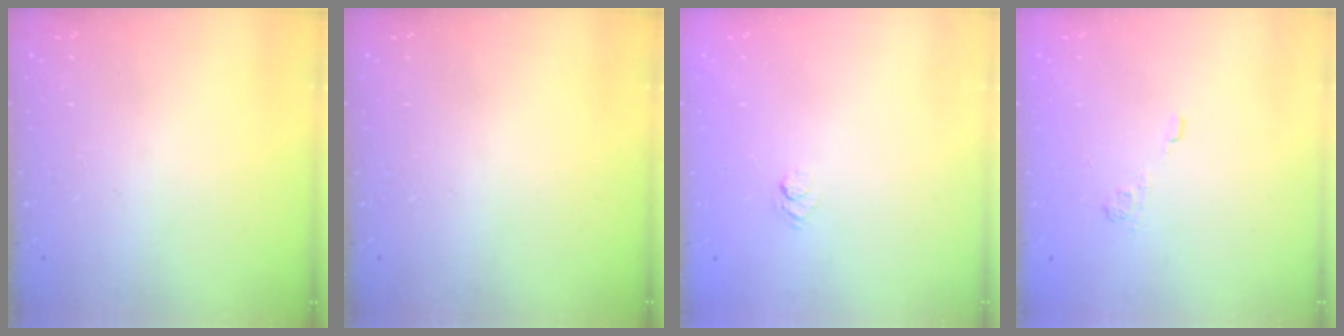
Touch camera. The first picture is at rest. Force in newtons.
{"total": 0.0}
{"total": 3.6, "press": 3.4, "slide": 1.3}
{"total": 2.3, "press": 1.8, "slide": 1.3}